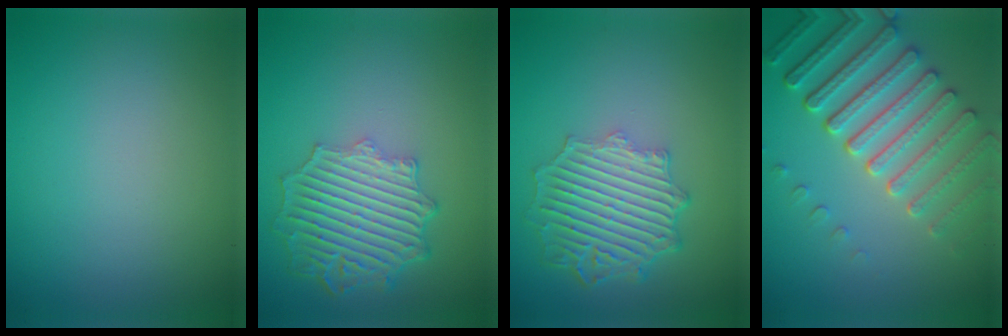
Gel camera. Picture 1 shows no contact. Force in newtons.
{"total": 6.6, "press": 5.1, "slide": 4.1}
{"total": 6.2, "press": 4.8, "slide": 3.9}
{"total": 7.5, "press": 5.7, "slide": 4.9}